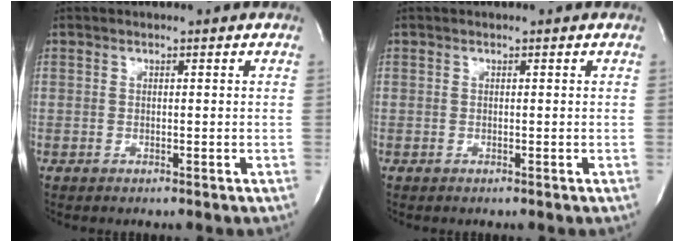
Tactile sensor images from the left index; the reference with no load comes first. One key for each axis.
{"total": 0.0}